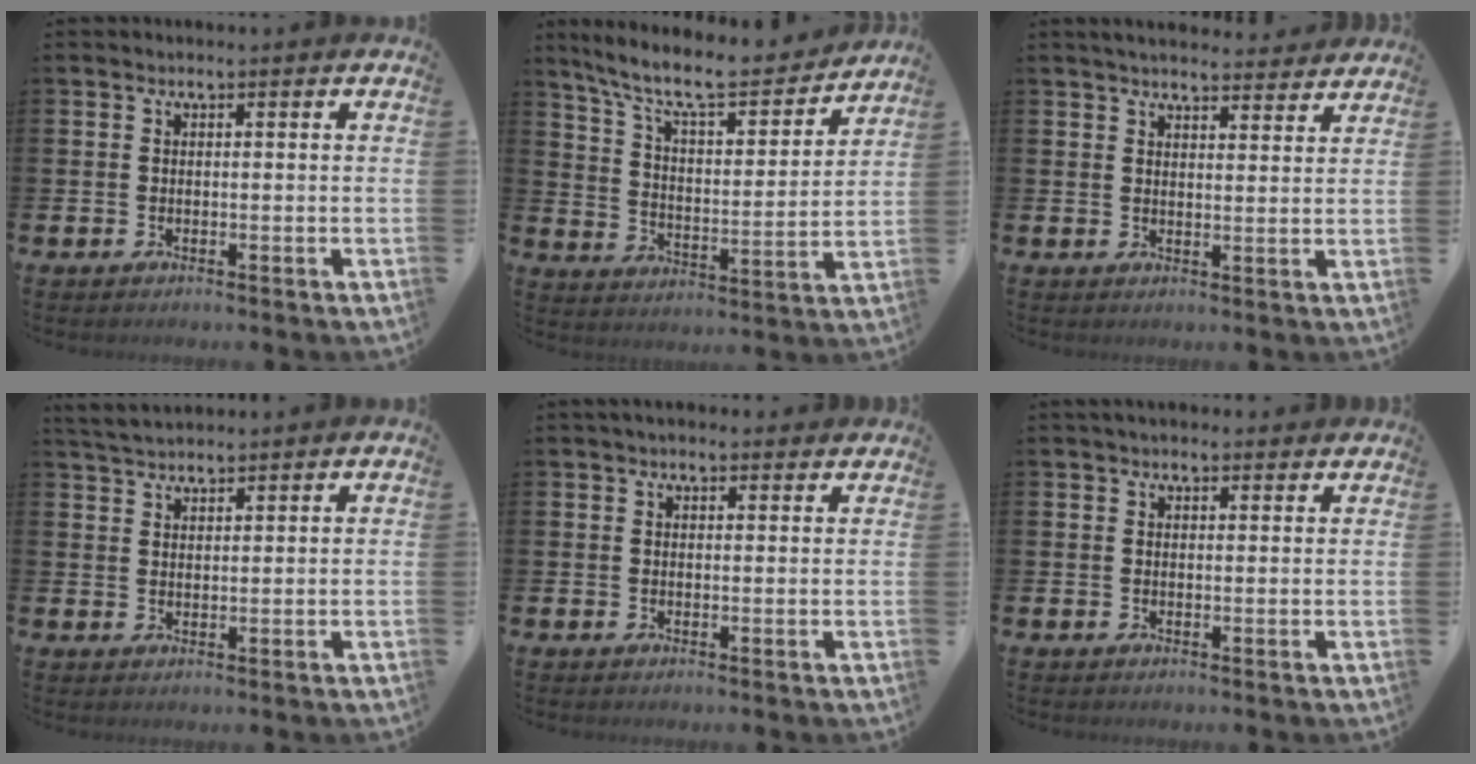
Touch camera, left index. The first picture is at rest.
{"total": 10.0, "force": [8.8, 2.0, 4.4], "torque": [-0.115, -0.058, 0.148]}
{"total": 4.2, "force": [4.1, 0.5, 0.7], "torque": [-0.017, -0.021, 0.075]}
{"total": 3.4, "force": [3.3, 0.5, 0.5], "torque": [-0.014, -0.011, 0.061]}
{"total": 1.8, "force": [1.7, 0.6, 0.4], "torque": [0.002, -0.003, 0.028]}
{"total": 1.9, "force": [1.8, 0.6, 0.3], "torque": [0.002, -0.005, 0.030]}